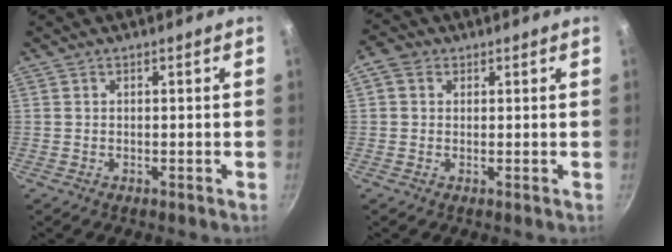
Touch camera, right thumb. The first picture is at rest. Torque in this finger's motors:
{"motor_torque": [0.06, 0.08, 0.24, -0.23, 0.22]}